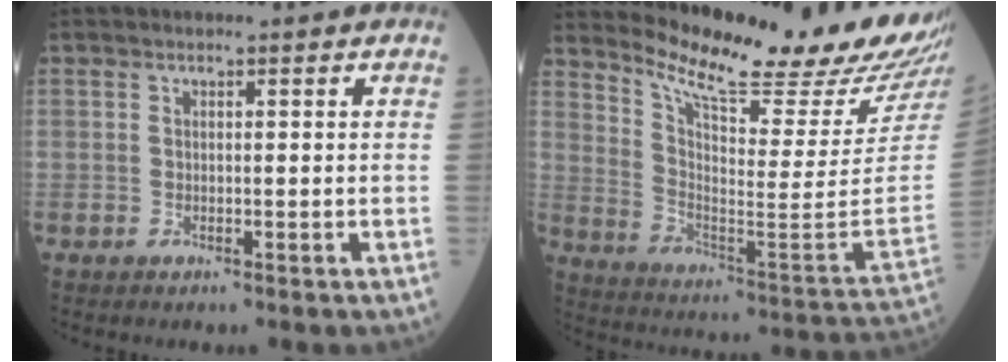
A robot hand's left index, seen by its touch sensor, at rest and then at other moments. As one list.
[{"total": 24.4, "force": [22.0, 0.6, 10.4], "torque": [-0.182, -0.107, 0.309]}]